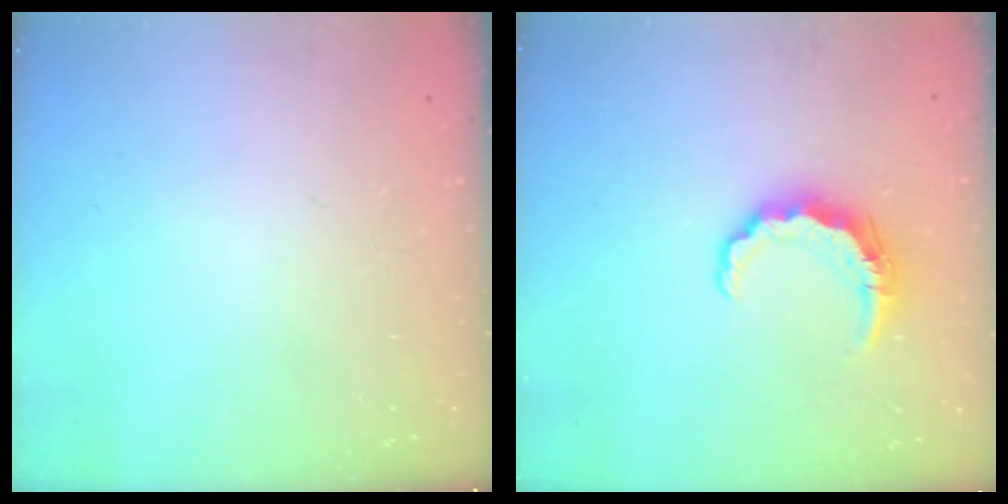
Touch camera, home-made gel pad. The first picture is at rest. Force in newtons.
{"total": 8.3, "press": 8.2, "slide": 1.4}